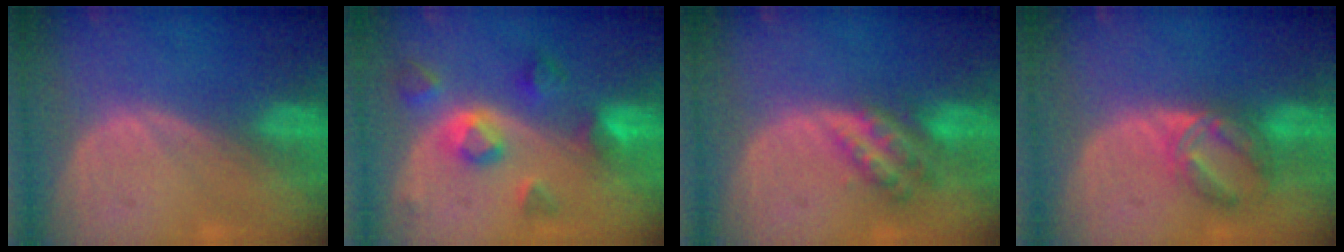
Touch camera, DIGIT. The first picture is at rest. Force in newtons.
{"total": 7.6, "press": 6.8, "slide": 3.4}
{"total": 6.1, "press": 5.4, "slide": 2.9}
{"total": 6.0, "press": 5.8, "slide": 1.4}